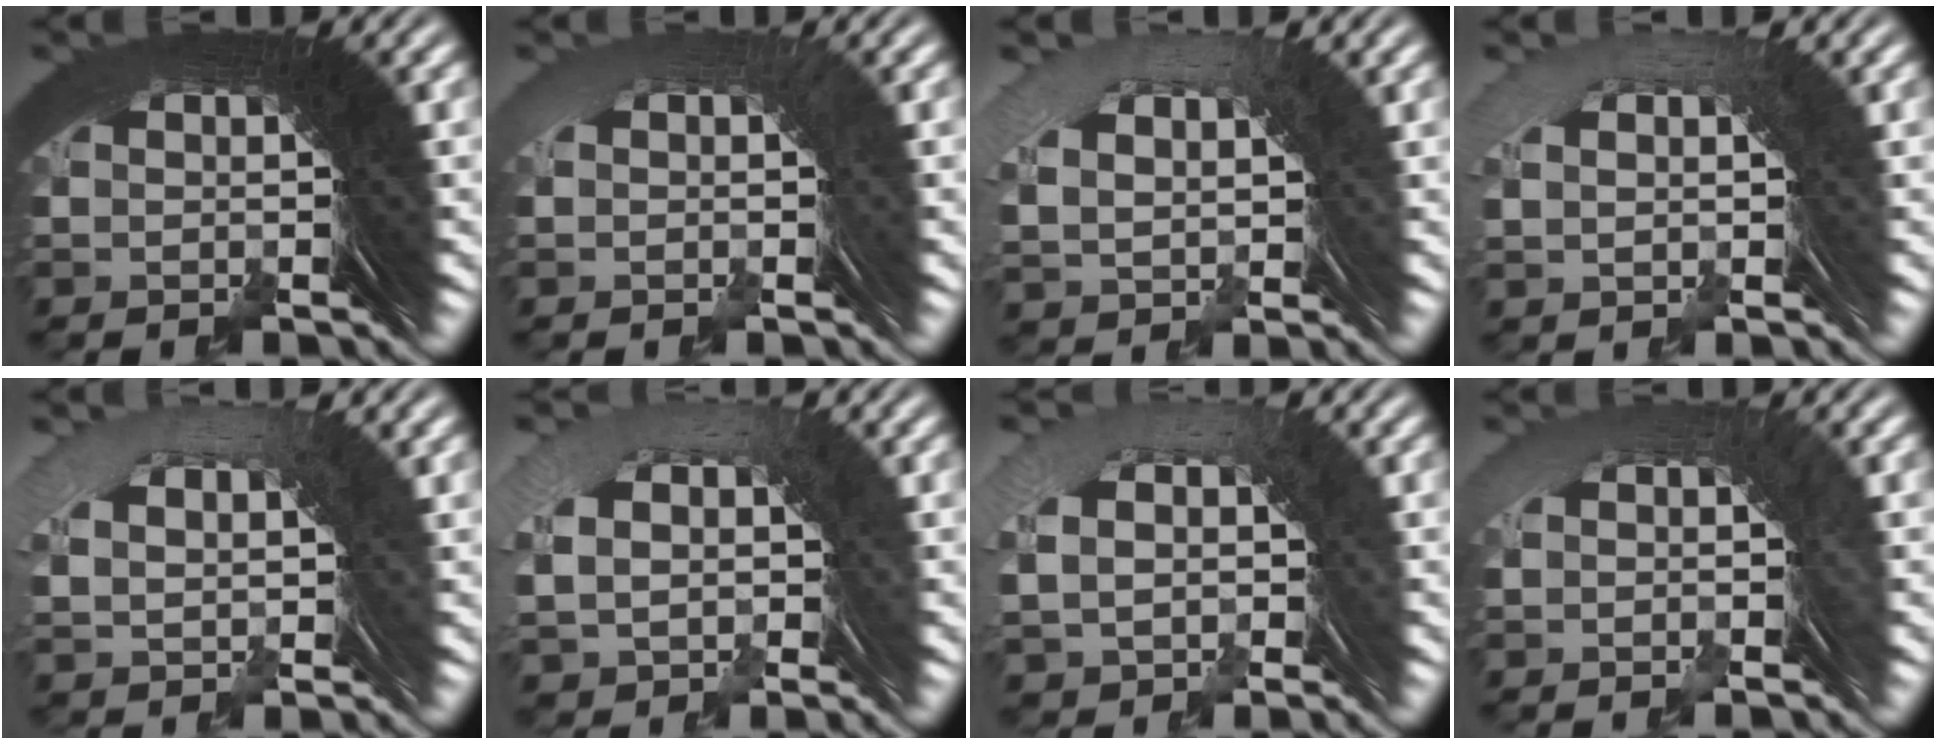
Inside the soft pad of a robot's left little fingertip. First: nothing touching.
{"total": 1.0, "force": [-0.8, -0.6, -0.3], "torque": [0.013, 0.011, -0.015]}
{"total": 3.6, "force": [1.5, 2.1, 2.5], "torque": [-0.051, 0.003, 0.040]}
{"total": 1.5, "force": [0.8, 0.5, 1.2], "torque": [-0.015, 0.018, 0.016]}
{"total": 3.2, "force": [1.6, 1.5, 2.3], "torque": [-0.040, 0.008, 0.039]}
{"total": 4.0, "force": [0.0, 3.0, 2.6], "torque": [-0.073, -0.007, 0.010]}
{"total": 3.6, "force": [-0.1, 2.7, 2.3], "torque": [-0.068, -0.008, 0.006]}
{"total": 0.8, "force": [-0.7, -0.4, 0.0], "torque": [0.006, 0.012, -0.014]}